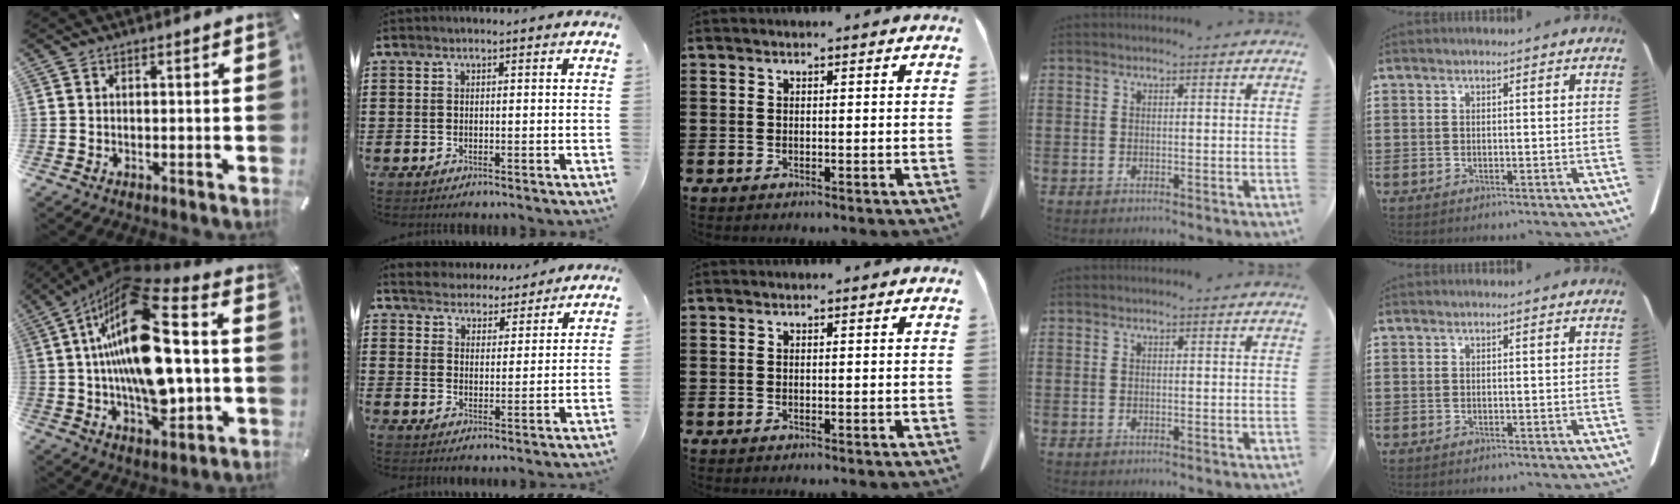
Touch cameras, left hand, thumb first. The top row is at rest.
{"thumb": {"total": 24.9, "force": [2.9, 11.8, 21.7], "torque": [-0.408, -0.013, 0.047]}, "index": {"total": 4.2, "force": [4.1, 0.5, -0.7], "torque": [-0.008, -0.025, 0.072]}}